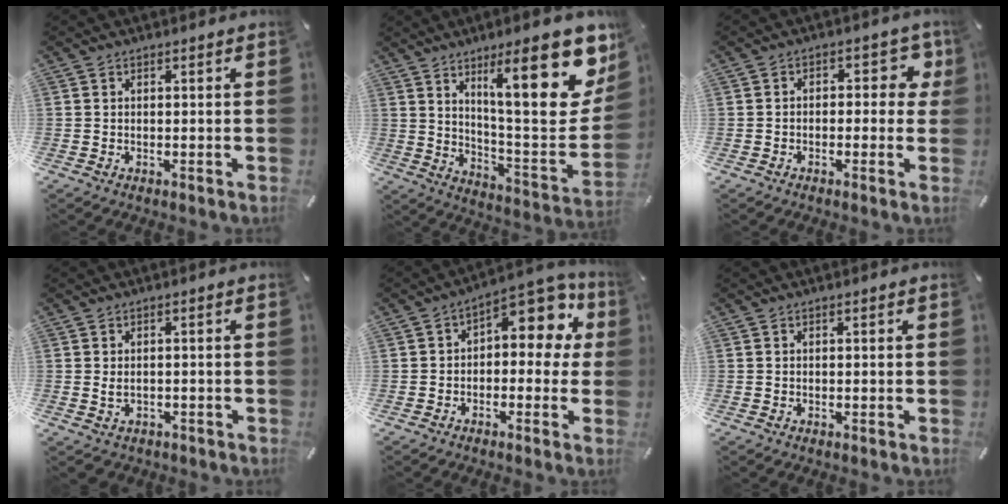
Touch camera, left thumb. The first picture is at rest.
{"total": 26.0, "force": [13.4, 7.8, 20.9], "torque": [-0.279, -0.101, 0.212]}
{"total": 5.8, "force": [0.6, 3.8, 4.4], "torque": [-0.055, 0.001, 0.004]}
{"total": 2.2, "force": [-0.5, 1.6, 1.4], "torque": [-0.029, 0.001, -0.010]}
{"total": 9.4, "force": [4.1, 5.3, 6.6], "torque": [-0.088, -0.032, 0.070]}
{"total": 0.0}